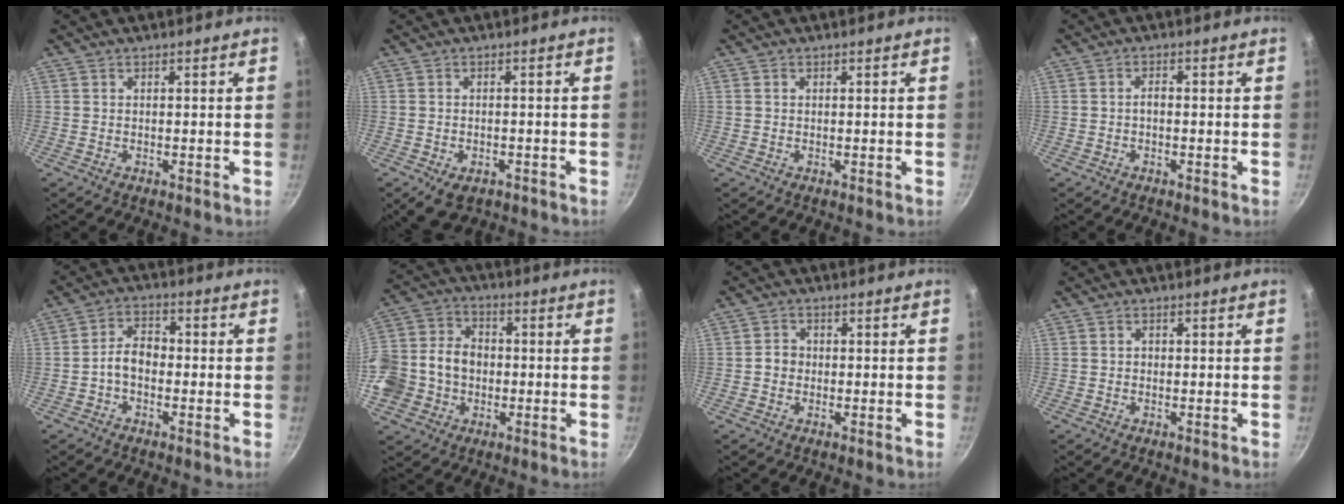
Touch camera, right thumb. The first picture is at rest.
{"total": 5.0, "force": [-2.3, 3.2, 3.0], "torque": [-0.043, 0.008, -0.025]}
{"total": 0.6, "force": [0.1, 0.5, 0.2], "torque": [-0.001, 0.003, 0.000]}
{"total": 1.5, "force": [-0.4, 0.9, 1.2], "torque": [-0.016, 0.011, -0.008]}
{"total": 5.6, "force": [-1.3, 3.8, 3.9], "torque": [-0.051, 0.028, -0.034]}
{"total": 17.0, "force": [-2.6, 14.1, 9.2], "torque": [-0.189, 0.041, -0.050]}
{"total": 2.8, "force": [-0.4, 2.5, 1.2], "torque": [-0.005, 0.011, -0.011]}
{"total": 1.1, "force": [-0.1, 0.9, 0.5], "torque": [-0.007, 0.005, -0.004]}